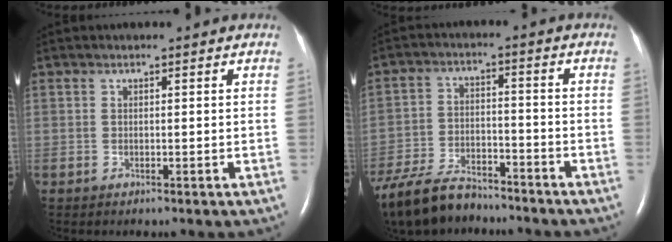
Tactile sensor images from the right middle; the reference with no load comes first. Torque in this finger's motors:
{"motor_torque": [0.24, -0.27, 0.36, 0.11]}